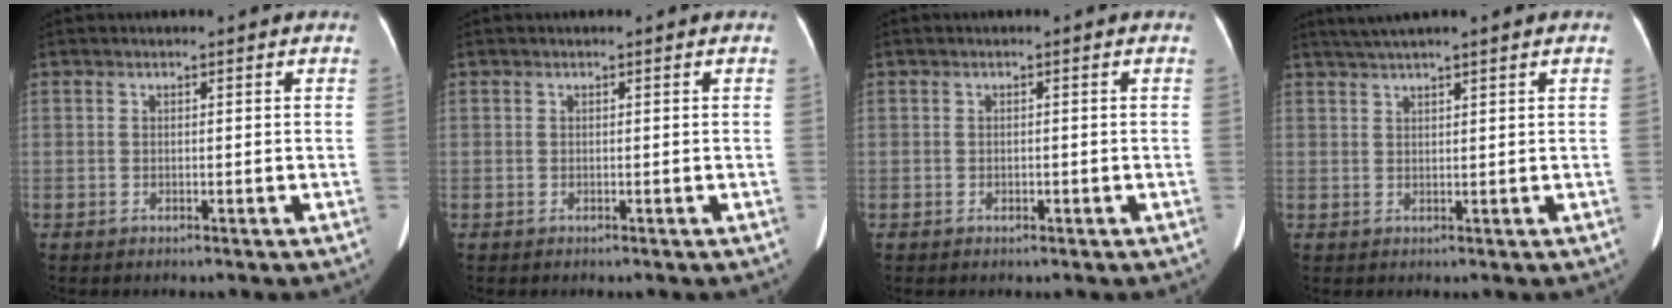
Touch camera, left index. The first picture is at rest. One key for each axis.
{"total": 0.0}
{"total": 0.6, "fx": -0.4, "fy": 0.3, "fz": 0.3, "tx": -0.007, "ty": -0.001, "tz": -0.004}
{"total": 4.4, "fx": 3.5, "fy": -0.6, "fz": 2.6, "tx": -0.051, "ty": 0.029, "tz": 0.068}